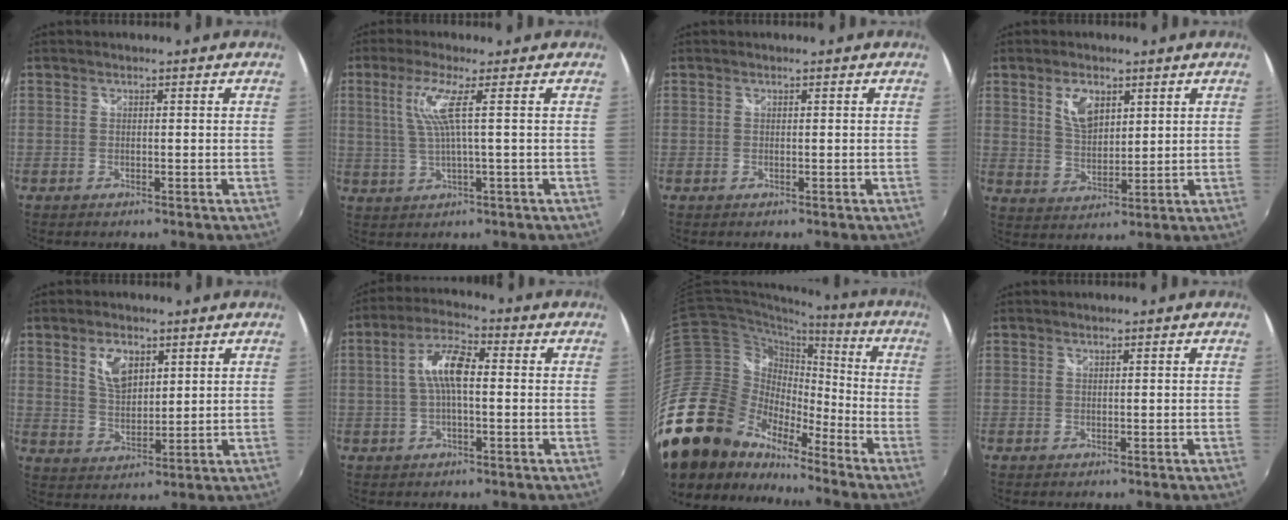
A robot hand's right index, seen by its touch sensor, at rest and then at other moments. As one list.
[{"total": 5.8, "force": [1.5, -0.8, 5.6], "torque": [-0.105, 0.000, 0.039]}, {"total": 0.0}, {"total": 6.6, "force": [3.1, 3.7, 4.5], "torque": [-0.080, 0.004, 0.060]}, {"total": 6.6, "force": [3.1, 3.6, 4.5], "torque": [-0.081, 0.004, 0.060]}, {"total": 7.5, "force": [0.1, 2.5, 7.1], "torque": [-0.141, 0.017, 0.001]}, {"total": 30.2, "force": [-21.1, 15.9, 14.7], "torque": [-0.312, -0.001, -0.373]}, {"total": 0.0}]